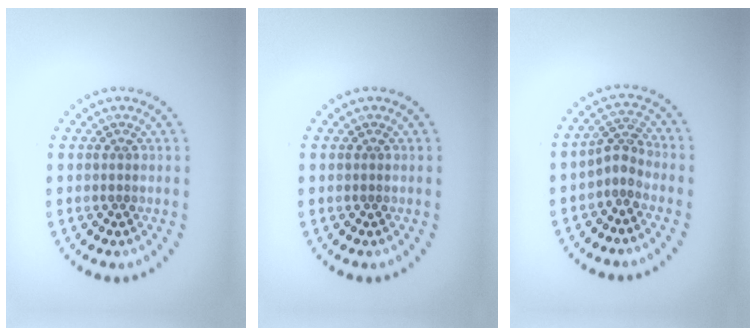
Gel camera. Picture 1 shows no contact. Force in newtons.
{"total": 0.0}
{"total": 2.2, "press": 1.6, "slide": 1.6}